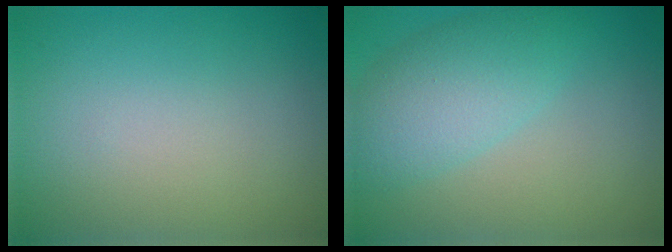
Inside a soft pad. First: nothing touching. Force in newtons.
{"total": 4.8, "press": 4.8, "slide": 0.3}